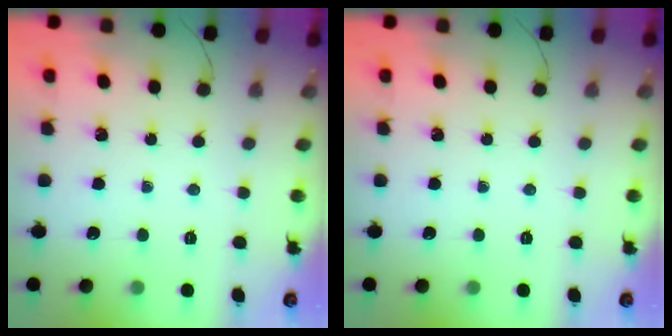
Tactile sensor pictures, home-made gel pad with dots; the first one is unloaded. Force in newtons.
{"total": 0.0}